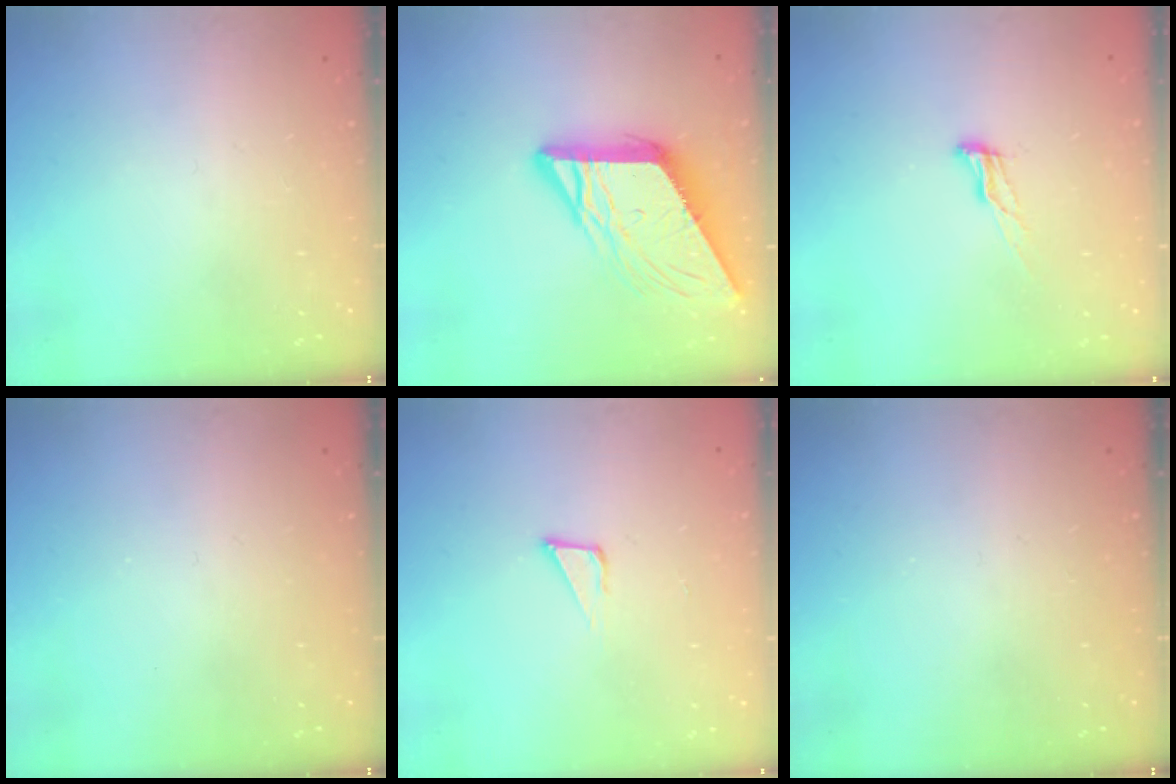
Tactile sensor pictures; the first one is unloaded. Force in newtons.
{"total": 10.6, "press": 10.5, "slide": 1.1}
{"total": 6.2, "press": 6.1, "slide": 0.7}
{"total": 0.0}
{"total": 4.3, "press": 4.3, "slide": 0.3}
{"total": 0.0}